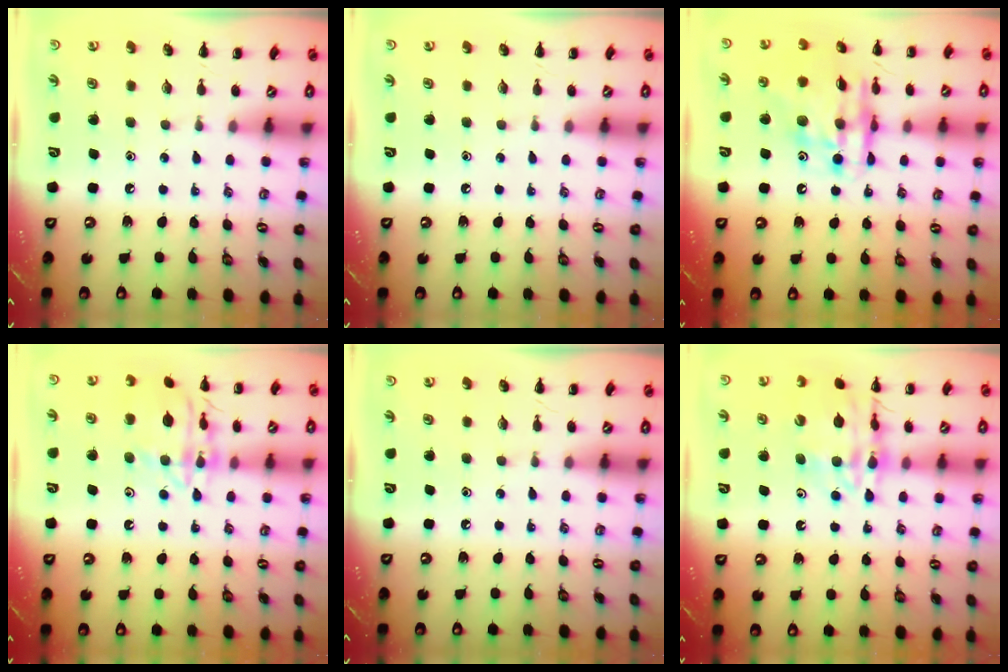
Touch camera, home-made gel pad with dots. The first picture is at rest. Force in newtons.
{"total": 0.0}
{"total": 15.0, "press": 14.5, "slide": 3.9}
{"total": 13.9, "press": 13.9, "slide": 0.1}
{"total": 0.0}
{"total": 15.8, "press": 15.6, "slide": 2.2}